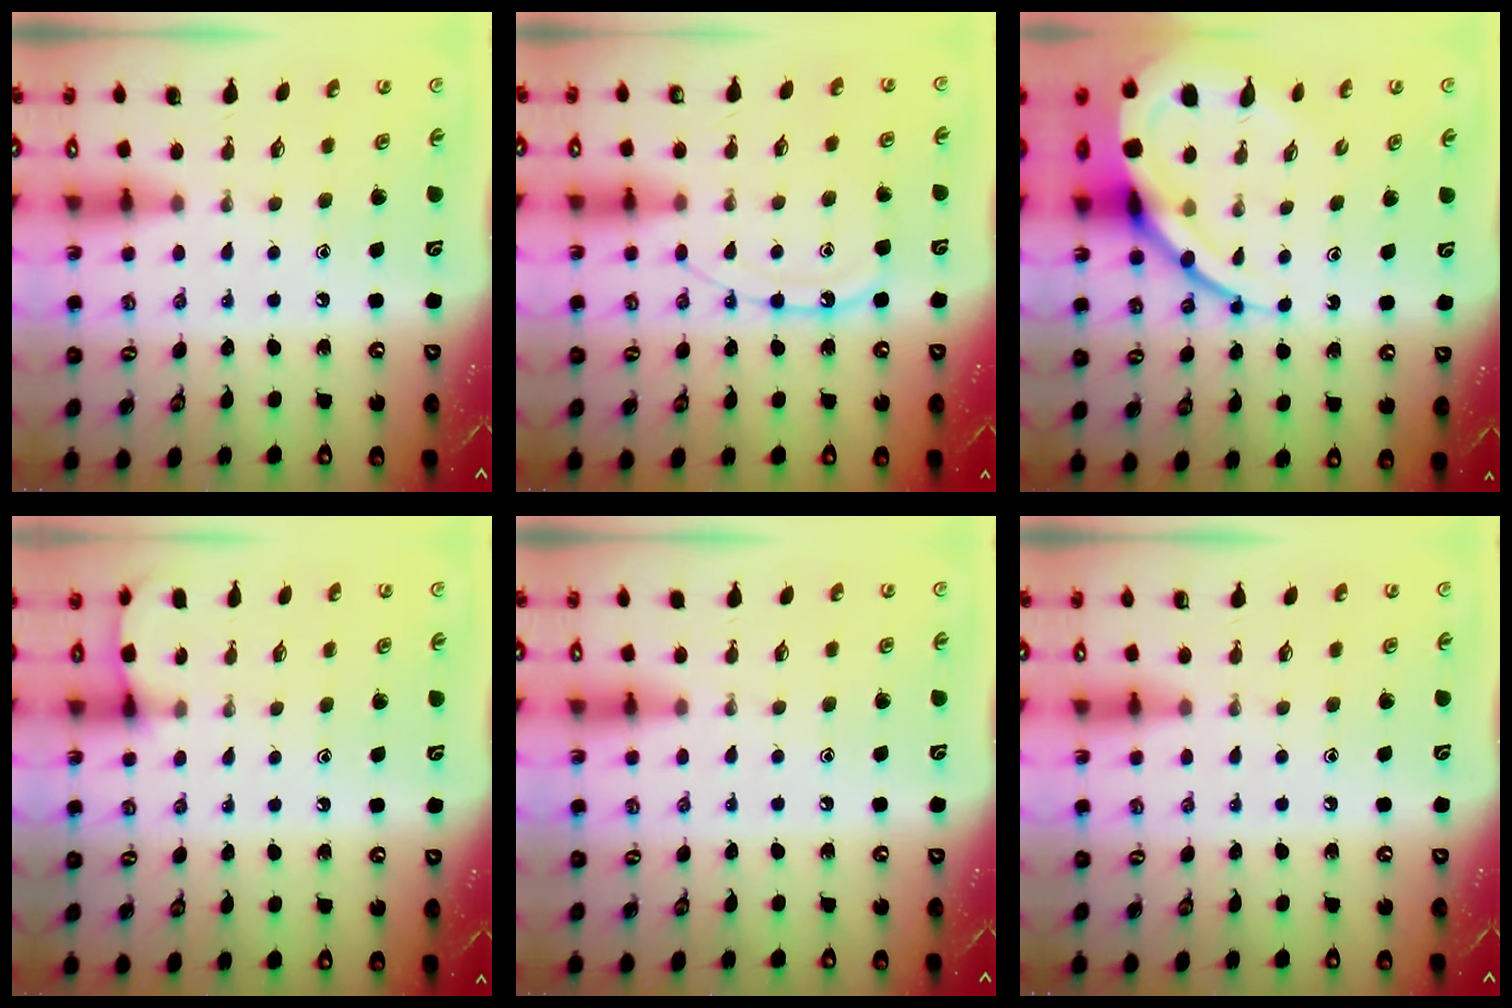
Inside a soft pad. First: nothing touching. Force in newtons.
{"total": 11.1, "press": 11.0, "slide": 1.0}
{"total": 17.0, "press": 16.9, "slide": 1.8}
{"total": 3.0, "press": 3.0, "slide": 0.5}
{"total": 2.8, "press": 2.7, "slide": 0.4}
{"total": 0.0}